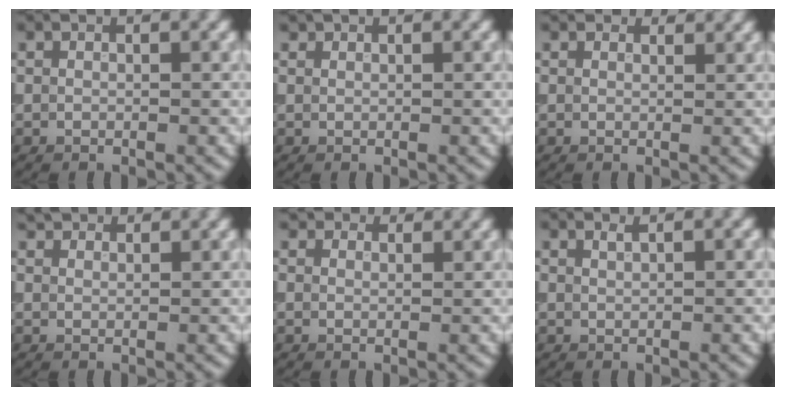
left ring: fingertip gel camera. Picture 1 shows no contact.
{"total": 0.6, "force": [0.5, 0.3, 0.0], "torque": [0.003, 0.001, 0.011]}
{"total": 2.3, "force": [2.1, 0.7, 0.5], "torque": [-0.015, 0.001, 0.022]}
{"total": 3.9, "force": [3.4, 1.3, 1.2], "torque": [-0.029, 0.003, 0.054]}
{"total": 3.5, "force": [3.1, 1.4, 1.0], "torque": [-0.024, -0.004, 0.044]}
{"total": 0.8, "force": [0.6, 0.2, 0.4], "torque": [-0.004, 0.001, 0.011]}